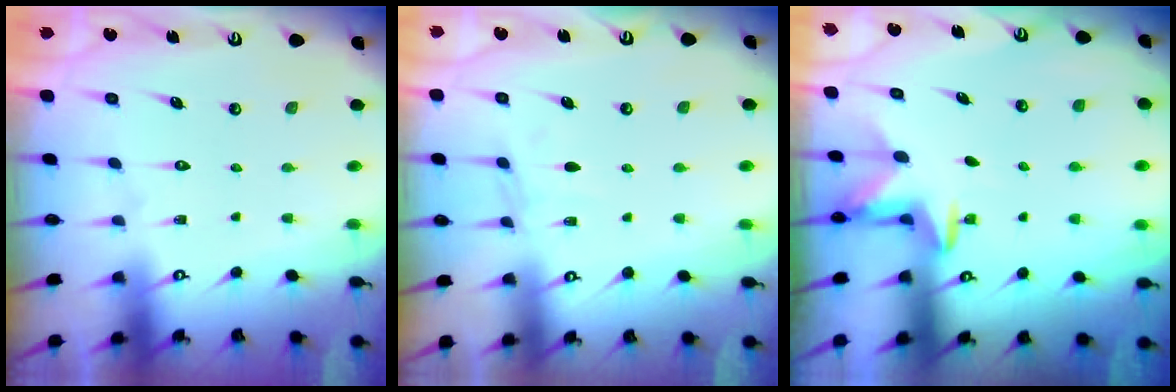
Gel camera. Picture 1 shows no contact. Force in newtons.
{"total": 4.0, "press": 4.0, "slide": 0.5}
{"total": 3.4, "press": 3.2, "slide": 1.0}